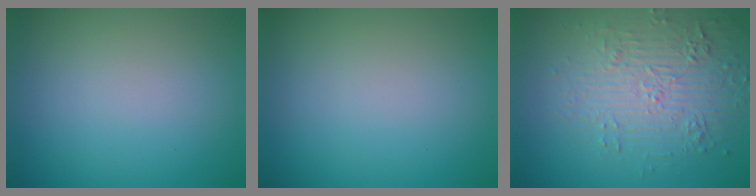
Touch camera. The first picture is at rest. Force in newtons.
{"total": 0.0}
{"total": 4.7, "press": 4.2, "slide": 2.3}